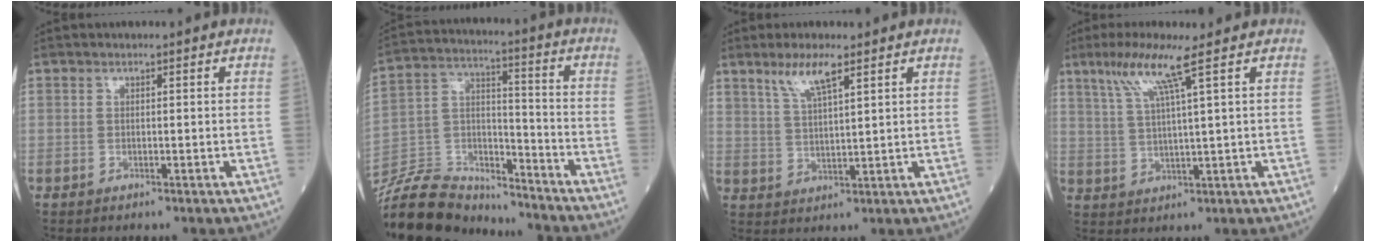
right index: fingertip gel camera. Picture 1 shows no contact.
{"total": 16.6, "force": [-15.9, 4.0, 2.8], "torque": [-0.059, 0.037, -0.276]}
{"total": 5.8, "force": [3.9, 0.8, 4.3], "torque": [-0.089, 0.001, 0.077]}
{"total": 7.0, "force": [3.9, -1.0, 5.7], "torque": [-0.120, 0.005, 0.080]}